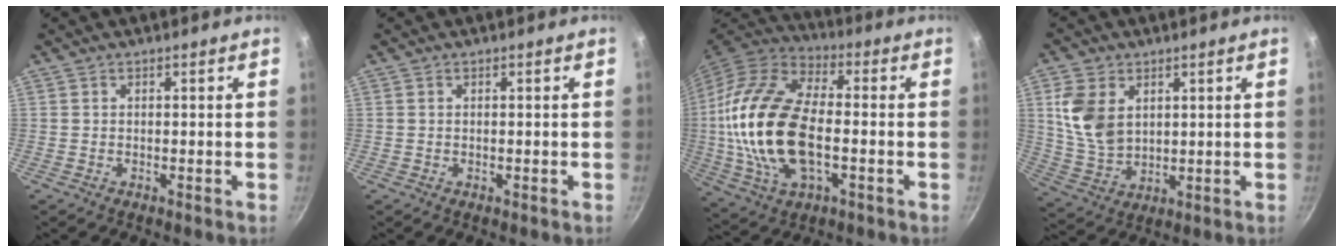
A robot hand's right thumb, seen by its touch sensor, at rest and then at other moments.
{"total": 0.0}
{"total": 23.0, "force": [-1.7, 12.5, 19.2], "torque": [-0.383, 0.024, -0.037]}
{"total": 10.9, "force": [3.2, 7.5, 7.2], "torque": [-0.127, -0.019, 0.073]}